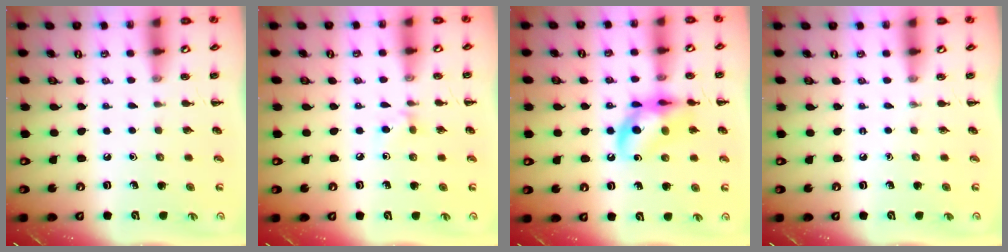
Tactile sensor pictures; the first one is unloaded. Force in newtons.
{"total": 5.4, "press": 5.0, "slide": 2.1}
{"total": 14.7, "press": 14.4, "slide": 2.6}
{"total": 0.0}